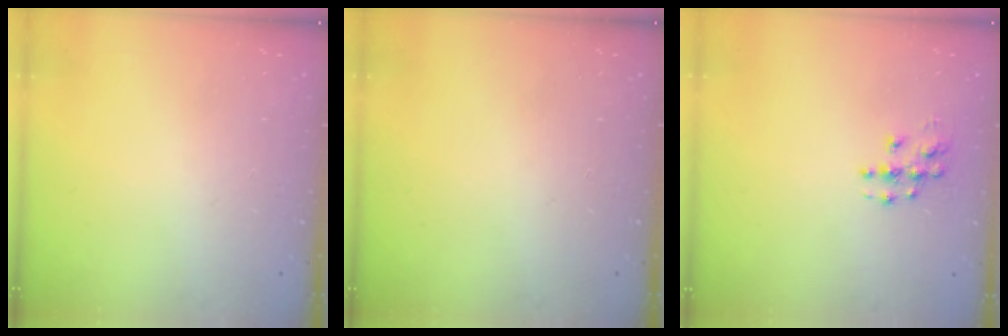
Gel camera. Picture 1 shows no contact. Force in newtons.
{"total": 0.0}
{"total": 6.6, "press": 6.6, "slide": 0.3}